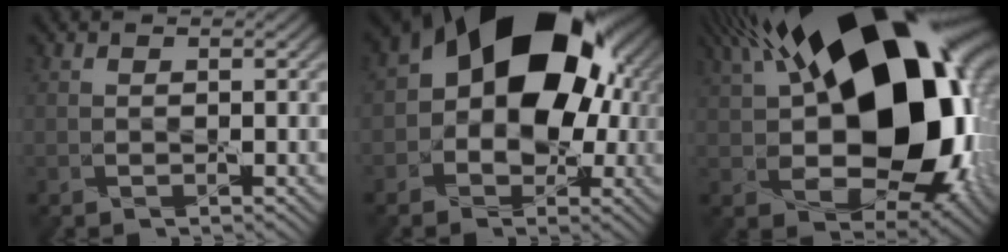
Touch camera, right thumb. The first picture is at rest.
{"total": 16.3, "force": [2.8, 11.3, 11.4], "torque": [-0.143, 0.010, 0.037]}
{"total": 22.6, "force": [5.5, 13.3, 17.5], "torque": [-0.303, 0.033, 0.096]}